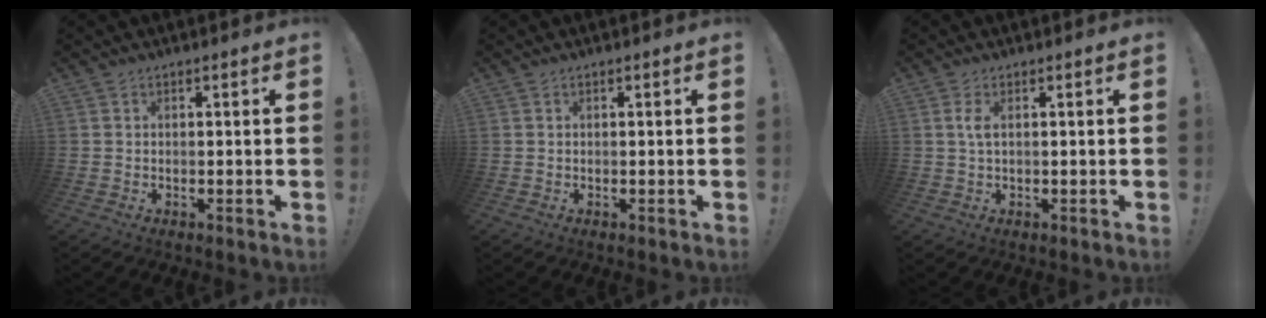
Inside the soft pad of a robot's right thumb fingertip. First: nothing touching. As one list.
[{"total": 0.0}, {"total": 2.4, "force": [0.6, 0.6, 2.2], "torque": [-0.036, -0.001, 0.007]}]